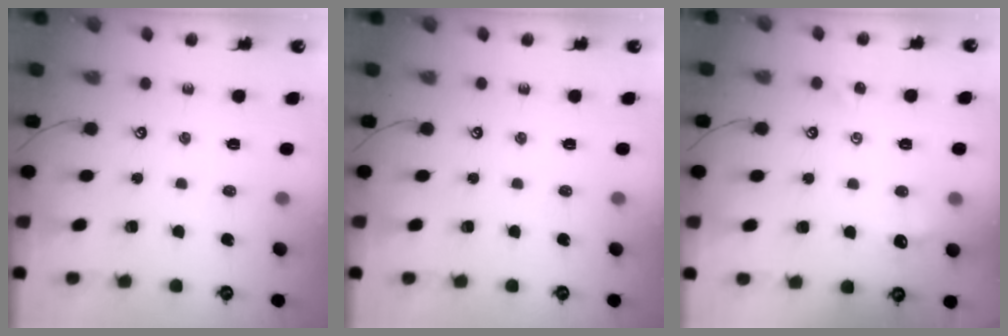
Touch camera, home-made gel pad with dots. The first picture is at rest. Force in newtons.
{"total": 0.0}
{"total": 1.9, "press": 1.8, "slide": 0.5}